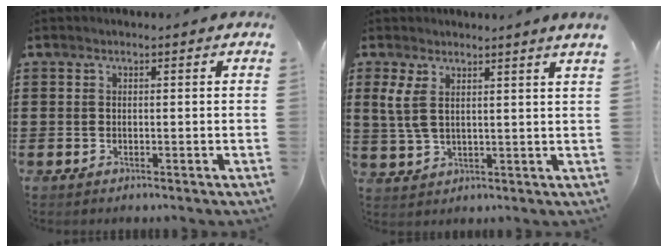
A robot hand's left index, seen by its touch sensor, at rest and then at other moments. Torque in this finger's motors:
{"motor_torque": [0.46, -0.48, 0.70, 0.18]}